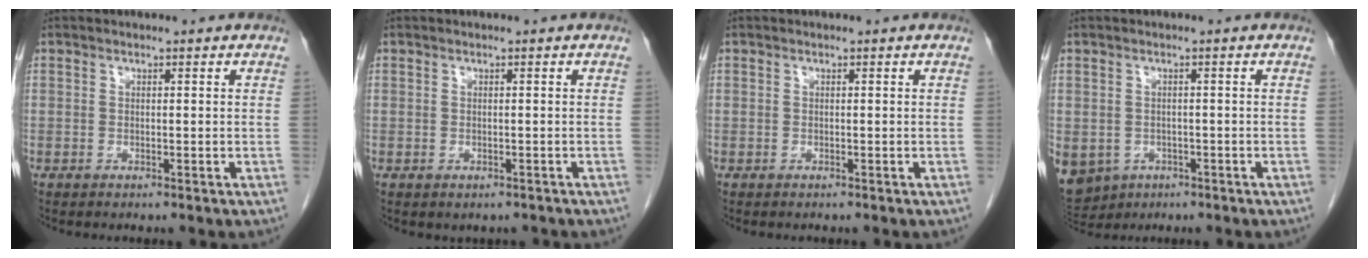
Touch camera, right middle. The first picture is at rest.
{"total": 0.9, "force": [-0.6, 0.7, 0.2], "torque": [-0.004, 0.000, -0.004]}
{"total": 0.0}
{"total": 13.4, "force": [-6.0, 10.8, 5.0], "torque": [-0.158, -0.013, -0.075]}